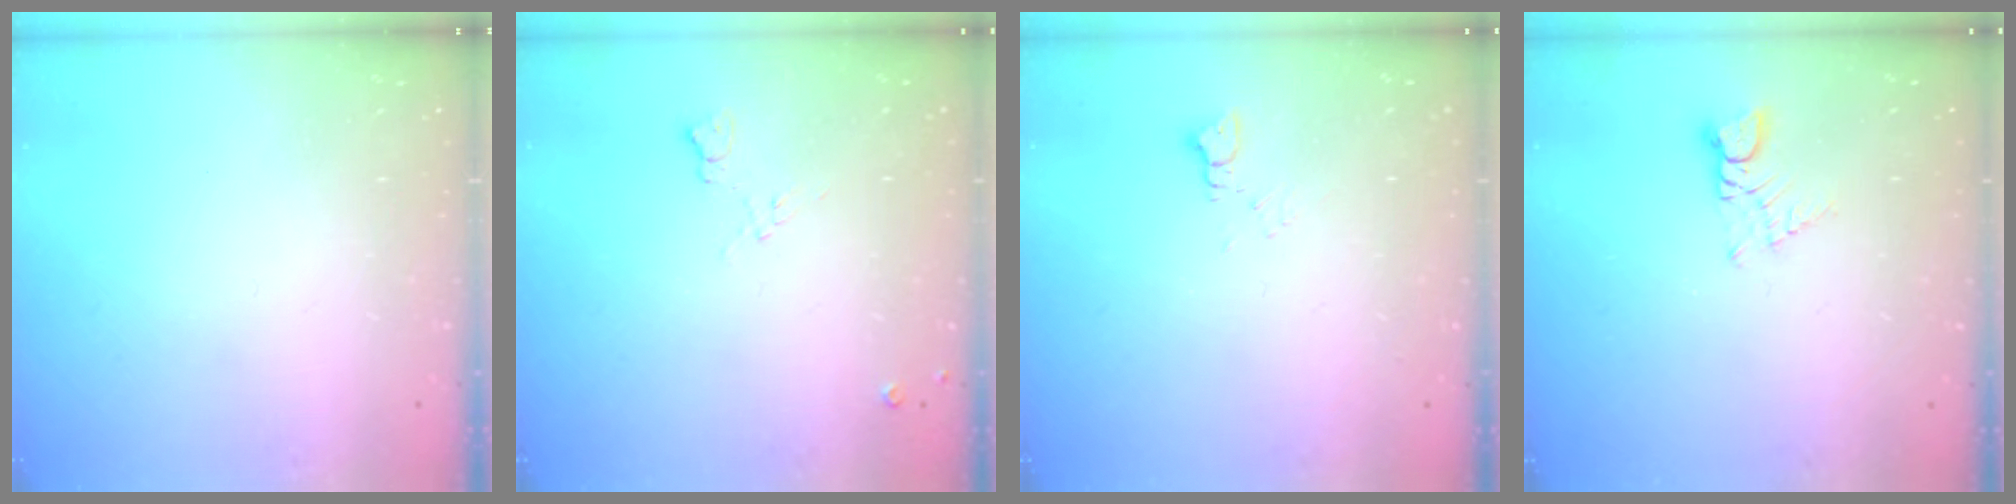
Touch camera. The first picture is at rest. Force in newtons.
{"total": 5.8, "press": 5.7, "slide": 0.9}
{"total": 2.9, "press": 2.9, "slide": 0.5}
{"total": 3.0, "press": 3.0, "slide": 0.2}